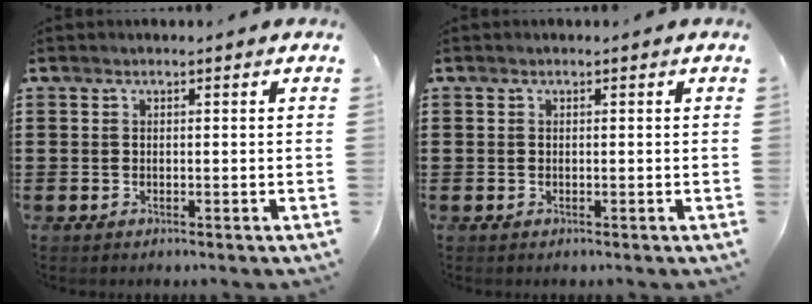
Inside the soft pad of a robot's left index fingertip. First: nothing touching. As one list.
[{"total": 0.0}]